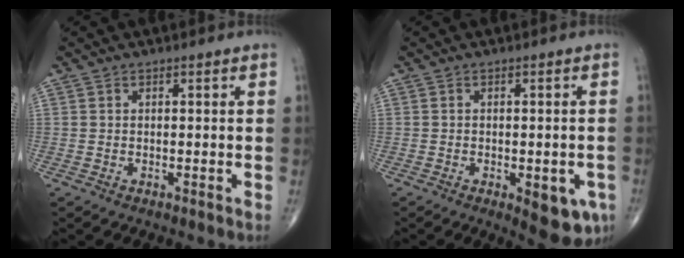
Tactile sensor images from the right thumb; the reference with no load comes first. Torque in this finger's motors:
{"motor_torque": [1.20, 0.91, 0.09, -0.18, 0.20]}